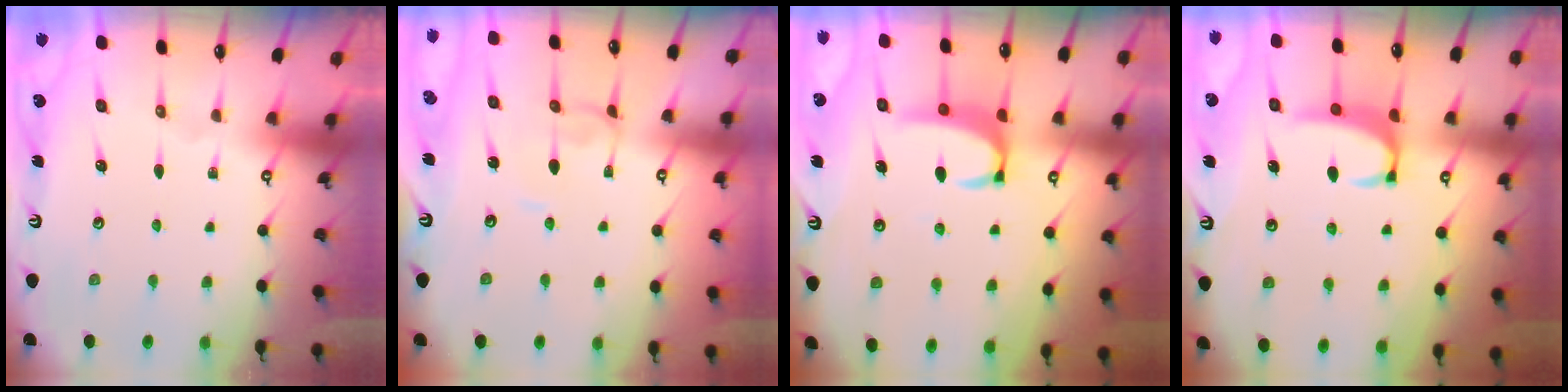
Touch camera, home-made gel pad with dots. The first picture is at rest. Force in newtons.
{"total": 1.9, "press": 1.9, "slide": 0.2}
{"total": 3.4, "press": 3.4, "slide": 0.6}
{"total": 2.2, "press": 2.1, "slide": 0.6}